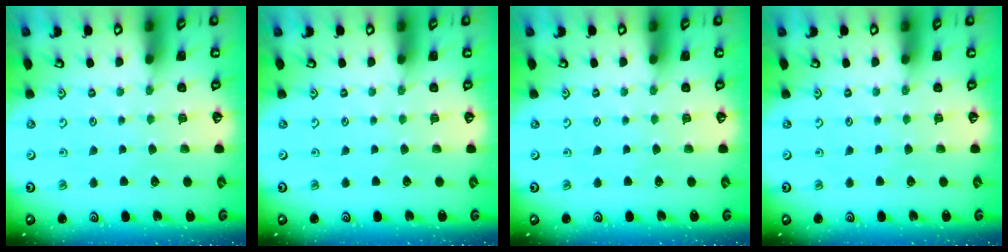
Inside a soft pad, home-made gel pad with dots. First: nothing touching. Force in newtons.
{"total": 0.0}
{"total": 0.0}
{"total": 0.0}